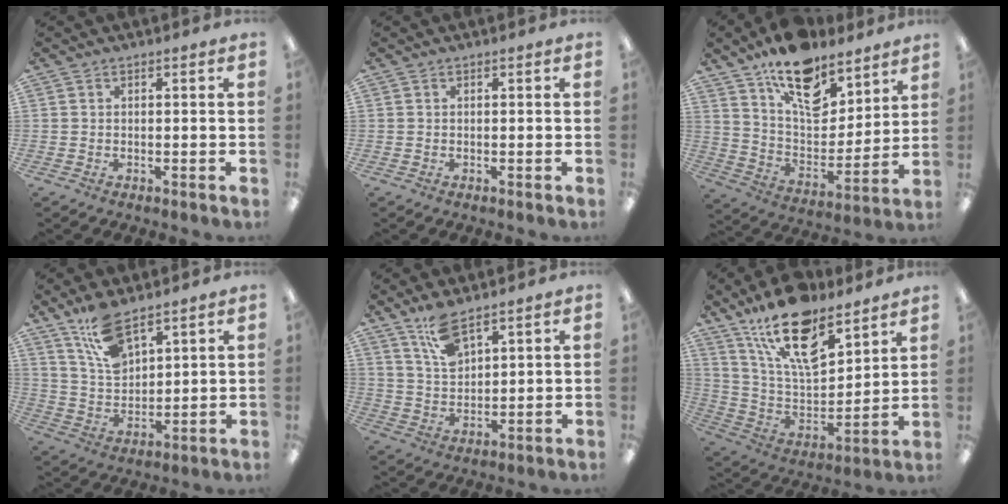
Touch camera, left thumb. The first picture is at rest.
{"total": 0.0}
{"total": 17.7, "force": [12.9, 8.7, 8.5], "torque": [-0.135, -0.083, 0.227]}
{"total": 11.5, "force": [8.4, 4.8, 6.2], "torque": [-0.128, -0.033, 0.157]}
{"total": 8.7, "force": [6.5, 3.2, 4.9], "torque": [-0.097, -0.026, 0.117]}
{"total": 20.3, "force": [14.0, 8.5, 12.0], "torque": [-0.209, -0.079, 0.245]}